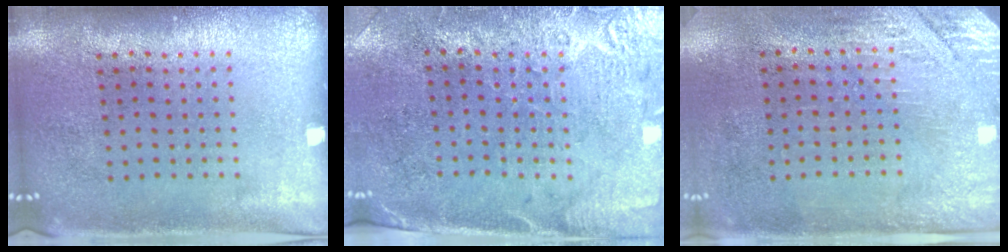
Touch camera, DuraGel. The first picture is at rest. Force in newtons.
{"total": 2.7, "press": 2.4, "slide": 1.3}
{"total": 2.9, "press": 2.5, "slide": 1.5}